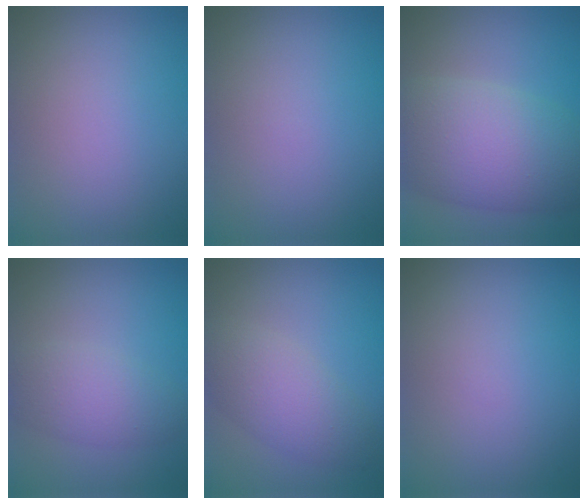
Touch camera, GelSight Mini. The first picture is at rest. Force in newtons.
{"total": 0.0}
{"total": 10.1, "press": 10.1, "slide": 0.4}
{"total": 3.7, "press": 3.7, "slide": 0.2}
{"total": 4.3, "press": 4.3, "slide": 0.3}
{"total": 0.0}